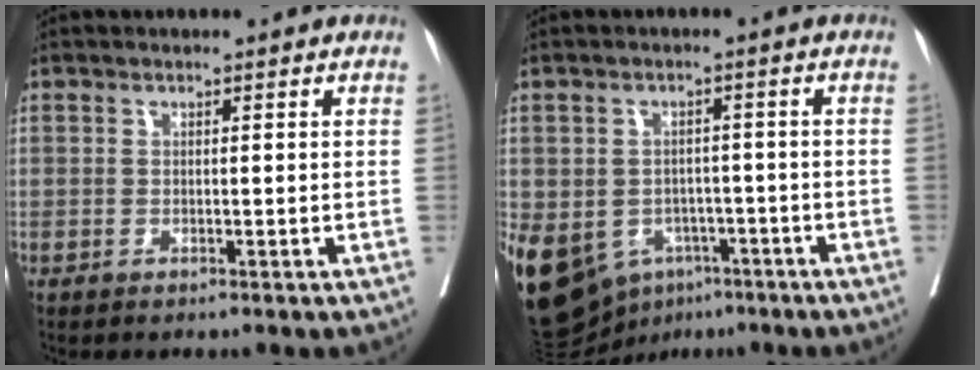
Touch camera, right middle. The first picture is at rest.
{"total": 19.1, "force": [-8.5, 14.3, 9.2], "torque": [-0.255, -0.007, -0.112]}